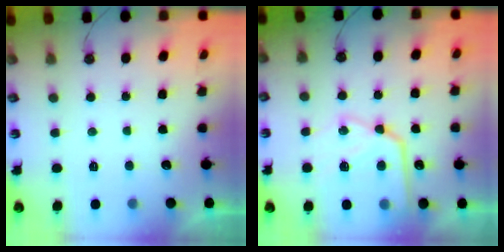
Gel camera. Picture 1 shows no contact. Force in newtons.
{"total": 17.9, "press": 17.8, "slide": 1.6}